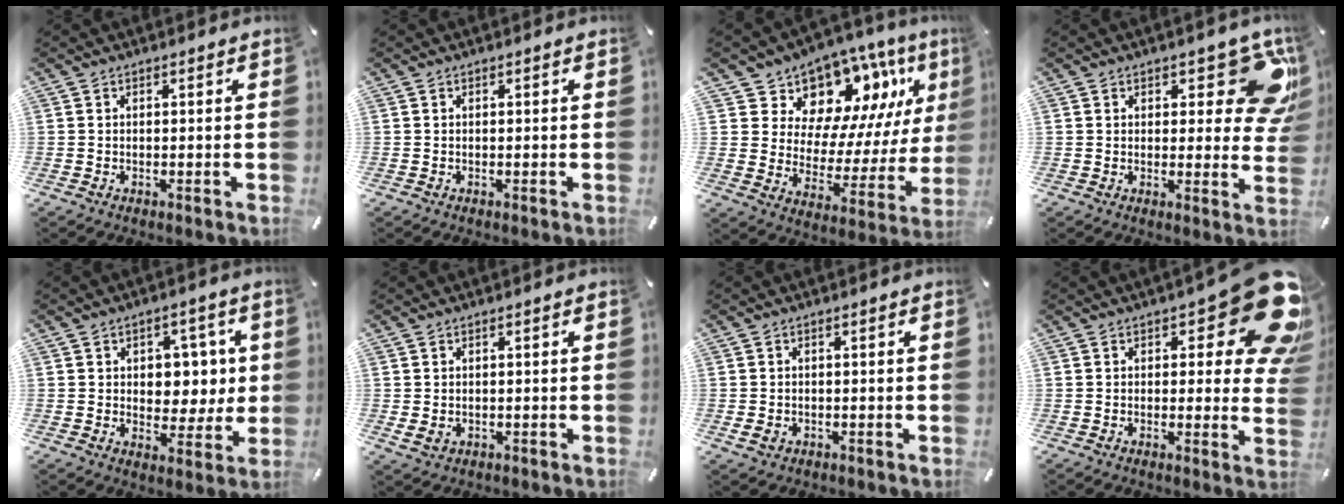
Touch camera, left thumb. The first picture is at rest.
{"total": 0.0}
{"total": 11.8, "force": [8.8, 7.6, 1.7], "torque": [-0.018, -0.109, 0.154]}
{"total": 12.3, "force": [7.4, 5.8, 7.9], "torque": [-0.077, -0.053, 0.129]}
{"total": 7.8, "force": [1.6, 6.4, 4.2], "torque": [-0.045, -0.004, 0.023]}
{"total": 1.6, "force": [0.0, 1.4, 0.8], "torque": [-0.014, 0.004, 0.000]}
{"total": 1.7, "force": [-0.6, 1.4, 0.8], "torque": [-0.013, 0.003, -0.010]}
{"total": 17.6, "force": [8.6, 6.9, 13.7], "torque": [-0.161, -0.070, 0.144]}